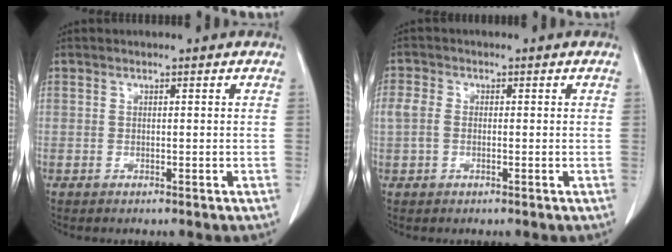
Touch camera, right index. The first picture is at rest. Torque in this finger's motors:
{"motor_torque": [0.26, 0.18, 0.05, 0.04]}